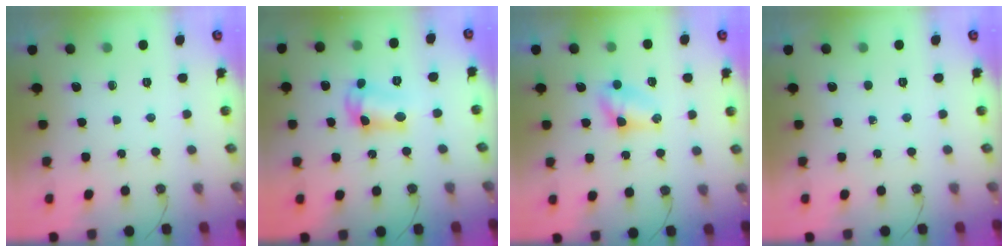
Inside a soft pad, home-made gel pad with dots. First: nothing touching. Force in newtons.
{"total": 9.5, "press": 9.5, "slide": 0.4}
{"total": 4.9, "press": 4.8, "slide": 0.6}
{"total": 0.0}